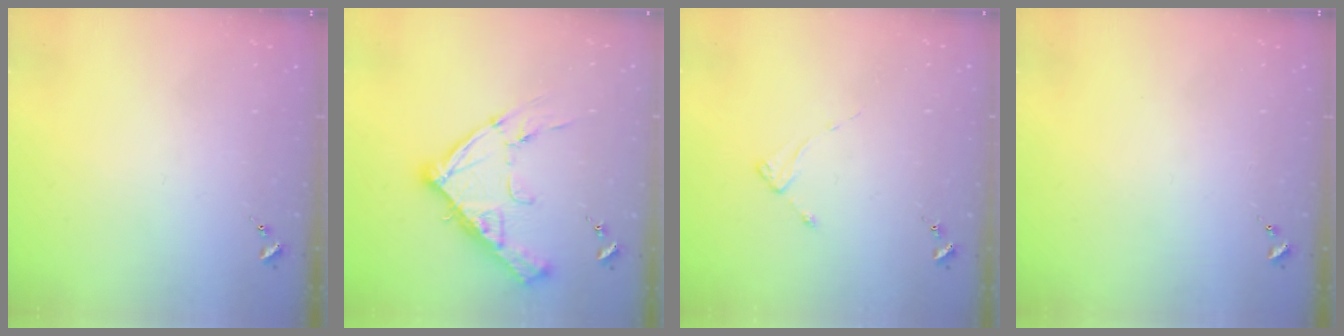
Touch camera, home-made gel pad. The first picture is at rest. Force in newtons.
{"total": 17.3, "press": 17.2, "slide": 1.6}
{"total": 2.0, "press": 2.0, "slide": 0.3}
{"total": 0.0}